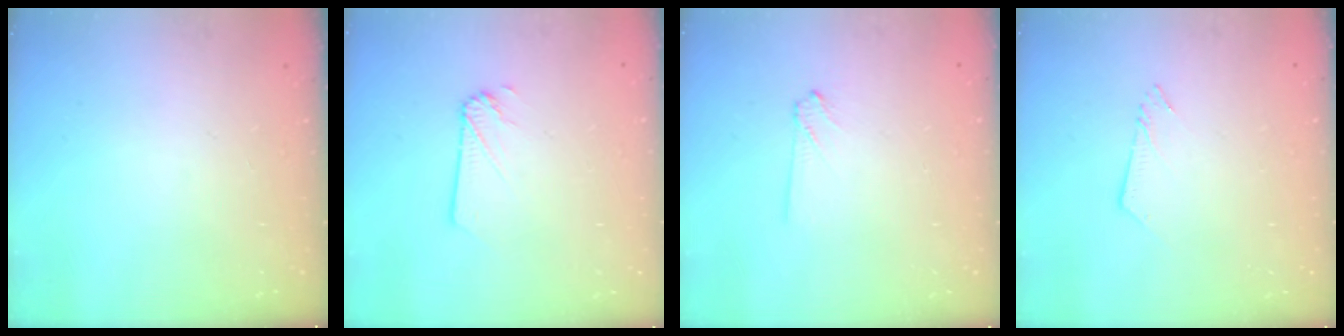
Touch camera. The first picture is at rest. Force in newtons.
{"total": 1.3, "press": 1.3, "slide": 0.1}
{"total": 0.8, "press": 0.8, "slide": 0.0}
{"total": 2.9, "press": 2.9, "slide": 0.3}